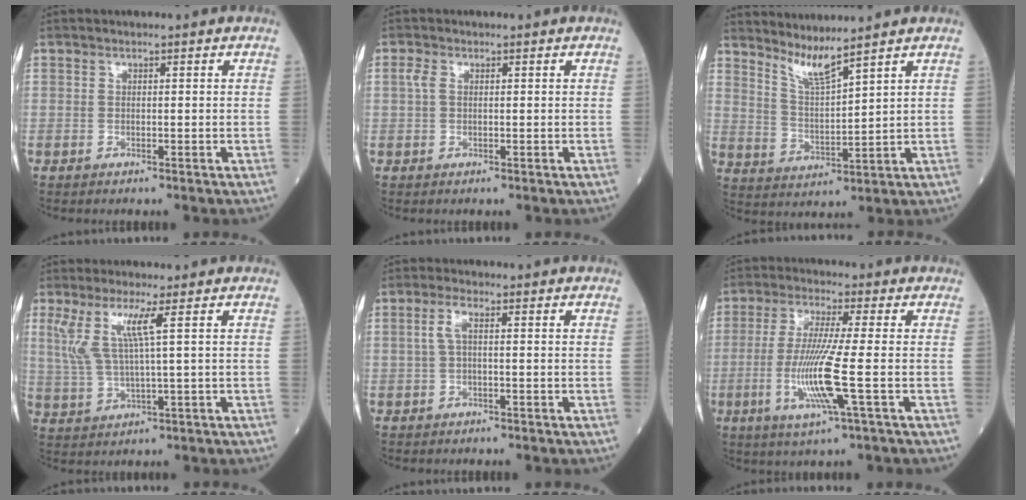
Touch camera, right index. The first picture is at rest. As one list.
[{"total": 1.4, "force": [0.4, 0.8, 1.1], "torque": [-0.032, 0.013, 0.010]}, {"total": 5.2, "force": [4.6, -1.0, 2.0], "torque": [-0.045, -0.020, 0.097]}, {"total": 6.3, "force": [2.5, -0.3, 5.7], "torque": [-0.131, 0.003, 0.059]}, {"total": 2.4, "force": [0.2, 0.5, 2.3], "torque": [-0.050, 0.008, 0.004]}, {"total": 10.1, "force": [-2.3, -0.7, 9.8], "torque": [-0.205, -0.018, -0.050]}]